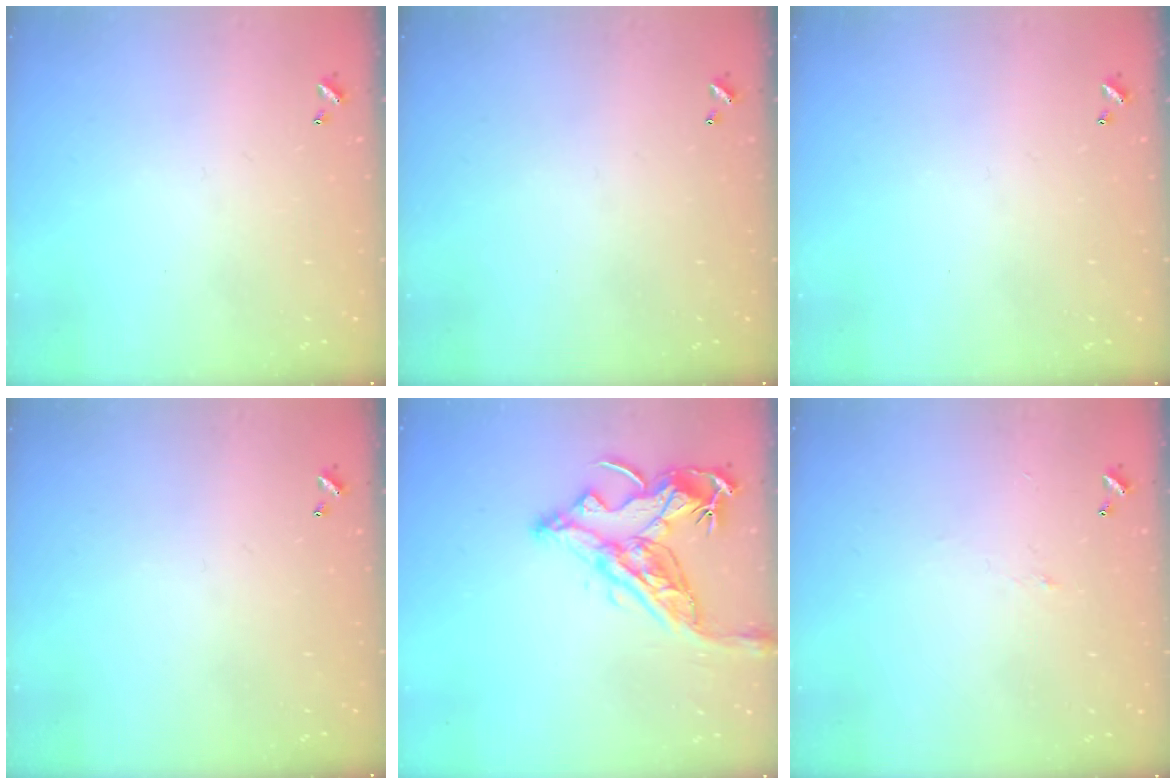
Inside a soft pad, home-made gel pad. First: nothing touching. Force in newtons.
{"total": 0.0}
{"total": 0.0}
{"total": 0.0}
{"total": 16.2, "press": 16.1, "slide": 2.1}
{"total": 0.9, "press": 0.6, "slide": 0.6}